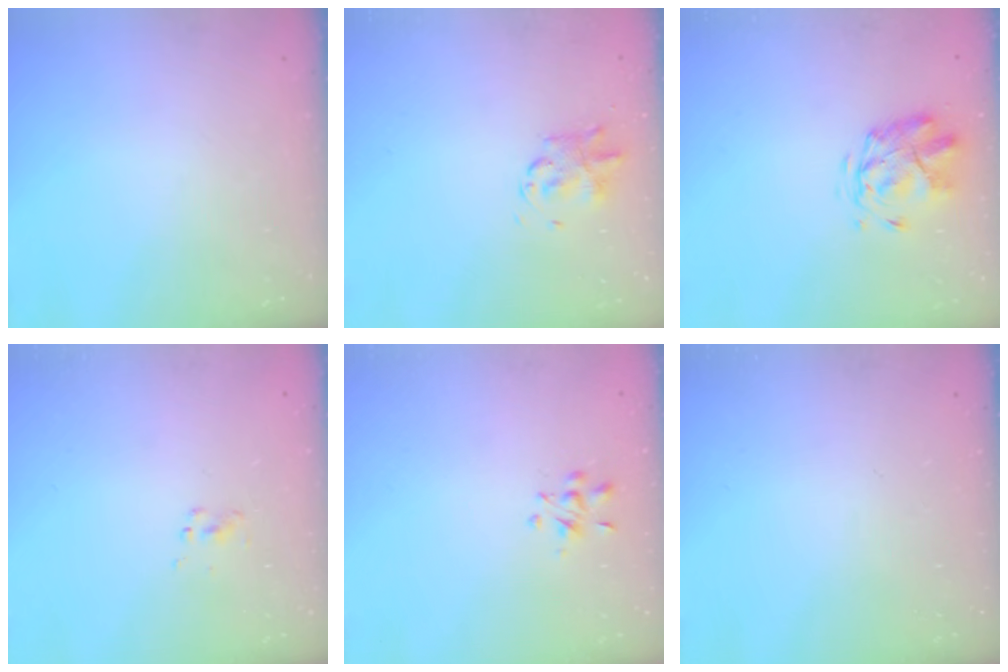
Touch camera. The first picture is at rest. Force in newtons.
{"total": 2.8, "press": 2.8, "slide": 0.6}
{"total": 3.0, "press": 2.8, "slide": 1.3}
{"total": 1.5, "press": 1.5, "slide": 0.1}
{"total": 2.7, "press": 2.5, "slide": 1.0}
{"total": 0.0}